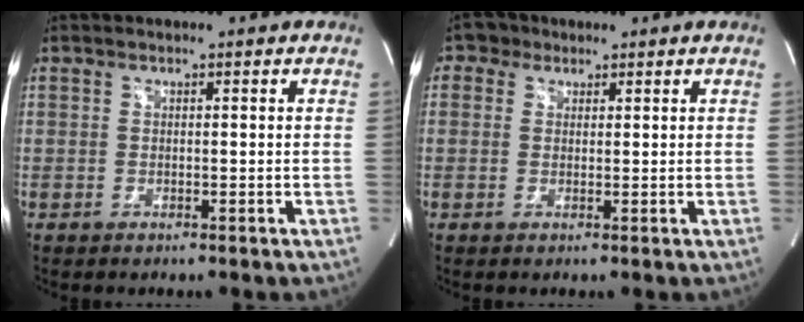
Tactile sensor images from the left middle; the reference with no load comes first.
{"total": 2.6, "force": [1.4, 2.2, 0.4], "torque": [-0.008, 0.009, 0.019]}